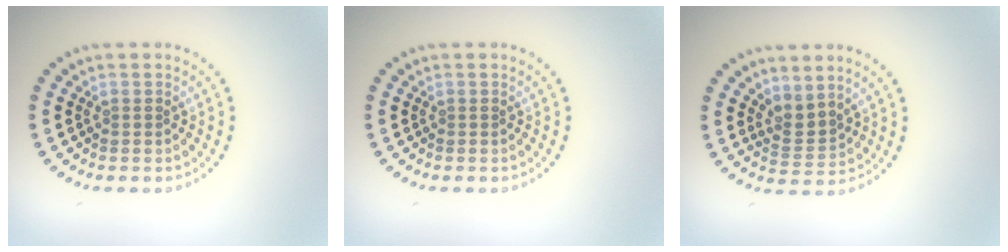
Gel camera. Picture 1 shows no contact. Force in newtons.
{"total": 0.0}
{"total": 2.3, "press": 1.5, "slide": 1.7}